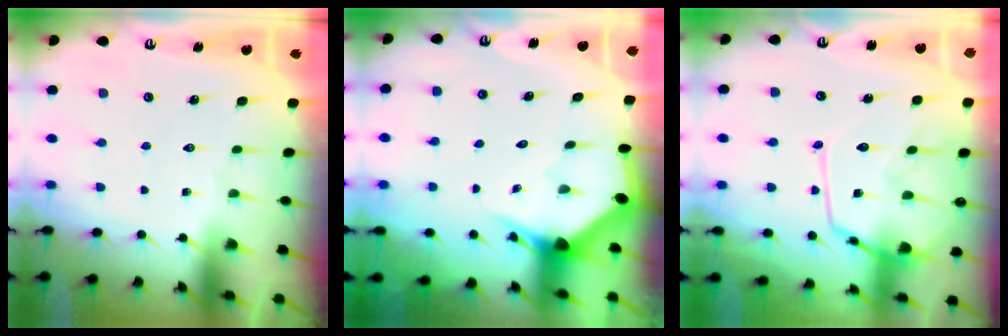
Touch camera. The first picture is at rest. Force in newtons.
{"total": 2.9, "press": 2.9, "slide": 0.1}
{"total": 14.3, "press": 14.3, "slide": 1.1}